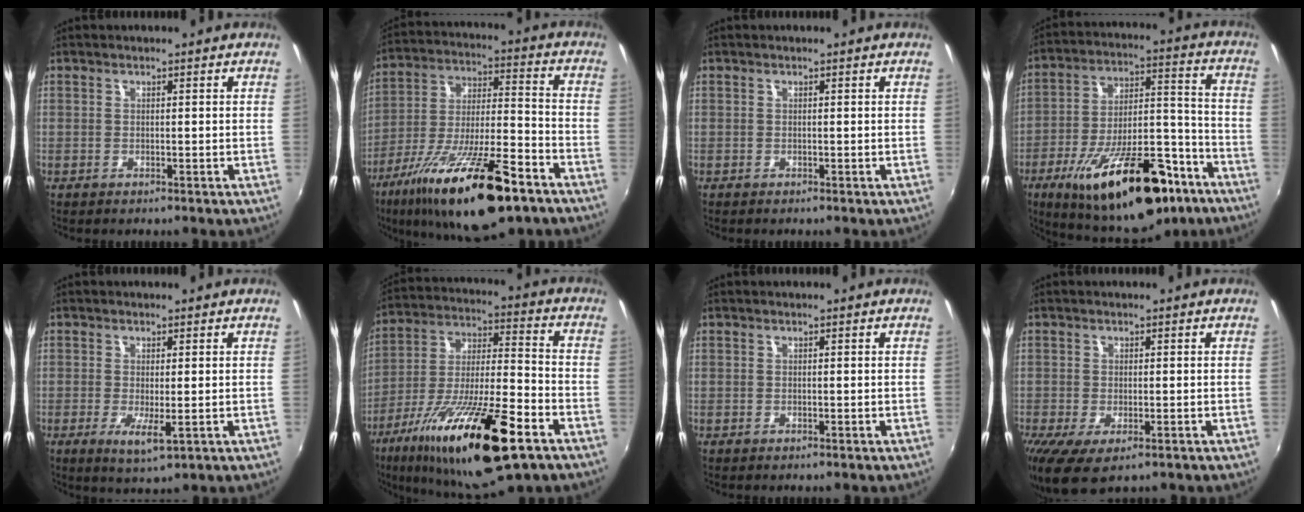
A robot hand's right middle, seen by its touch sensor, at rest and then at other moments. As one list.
[{"total": 23.5, "force": [-14.6, 5.8, 17.5], "torque": [-0.316, -0.043, -0.242]}, {"total": 0.0}, {"total": 26.7, "force": [-16.1, 10.1, 18.7], "torque": [-0.308, -0.006, -0.233]}, {"total": 4.3, "force": [-0.9, 0.8, 4.1], "torque": [-0.080, -0.015, -0.012]}, {"total": 24.5, "force": [-13.2, 5.7, 19.8], "torque": [-0.354, -0.043, -0.226]}, {"total": 0.0}, {"total": 6.1, "force": [-2.8, 2.5, 4.8], "torque": [-0.092, -0.029, -0.040]}]